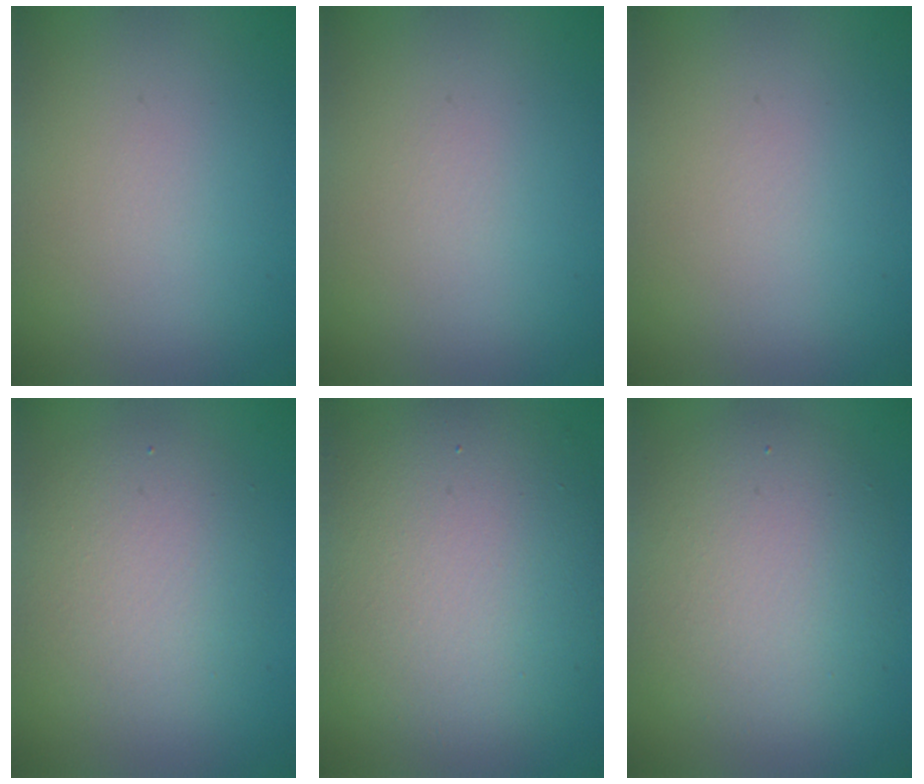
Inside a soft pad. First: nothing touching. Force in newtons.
{"total": 0.0}
{"total": 0.0}
{"total": 4.6, "press": 4.5, "slide": 0.4}
{"total": 11.9, "press": 11.9, "slide": 0.5}
{"total": 6.7, "press": 6.7, "slide": 0.9}